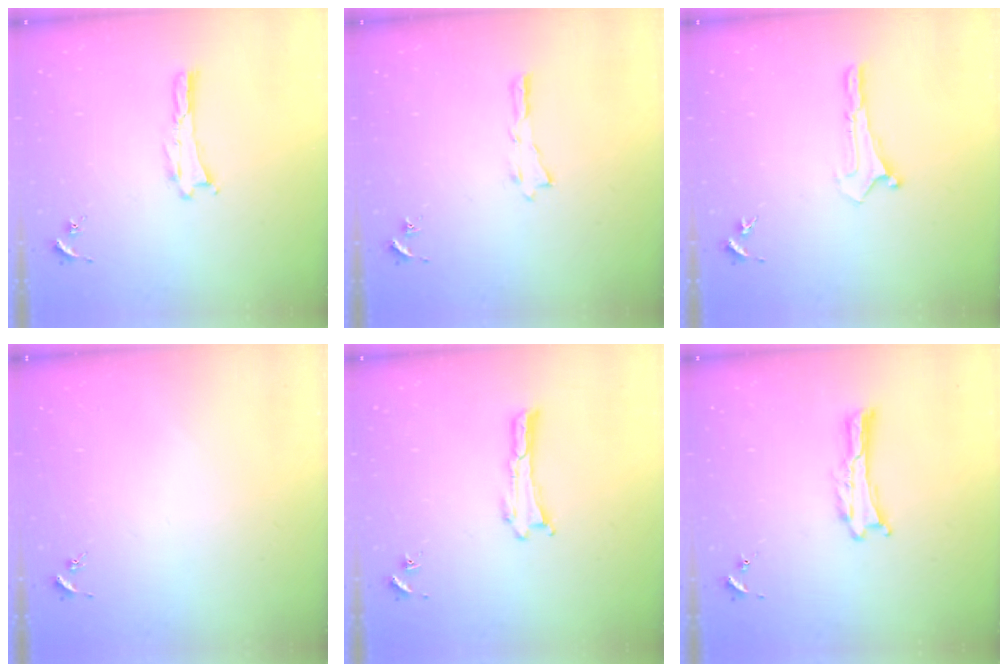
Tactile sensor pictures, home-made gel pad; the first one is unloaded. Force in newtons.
{"total": 0.0}
{"total": 0.0}
{"total": 0.0}
{"total": 0.0}
{"total": 0.0}